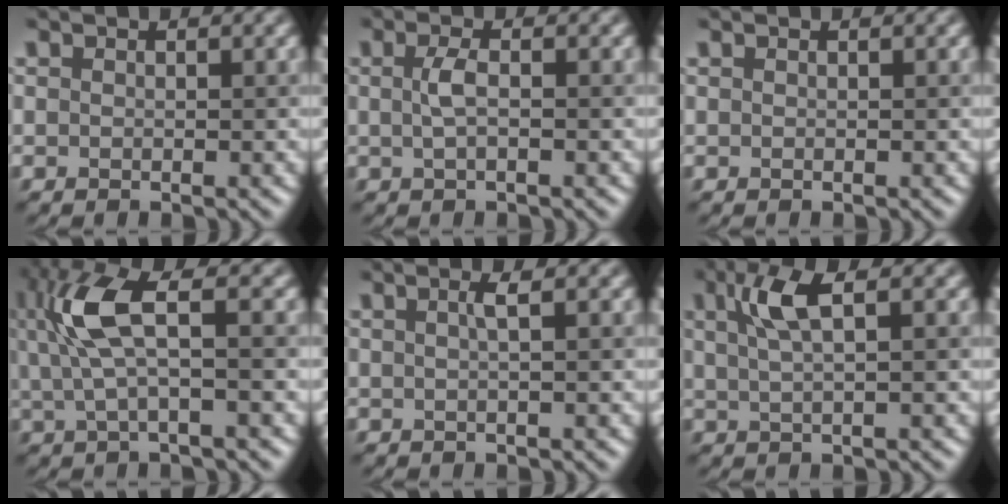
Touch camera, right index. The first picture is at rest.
{"total": 1.6, "force": [0.1, 0.4, 1.5], "torque": [-0.032, 0.009, 0.005]}
{"total": 0.0}
{"total": 5.7, "force": [1.4, 1.4, 5.3], "torque": [-0.121, 0.011, 0.032]}
{"total": 1.5, "force": [0.2, 0.3, 1.5], "torque": [-0.022, 0.009, 0.003]}
{"total": 3.5, "force": [1.5, 0.9, 3.1], "torque": [-0.055, 0.011, 0.032]}